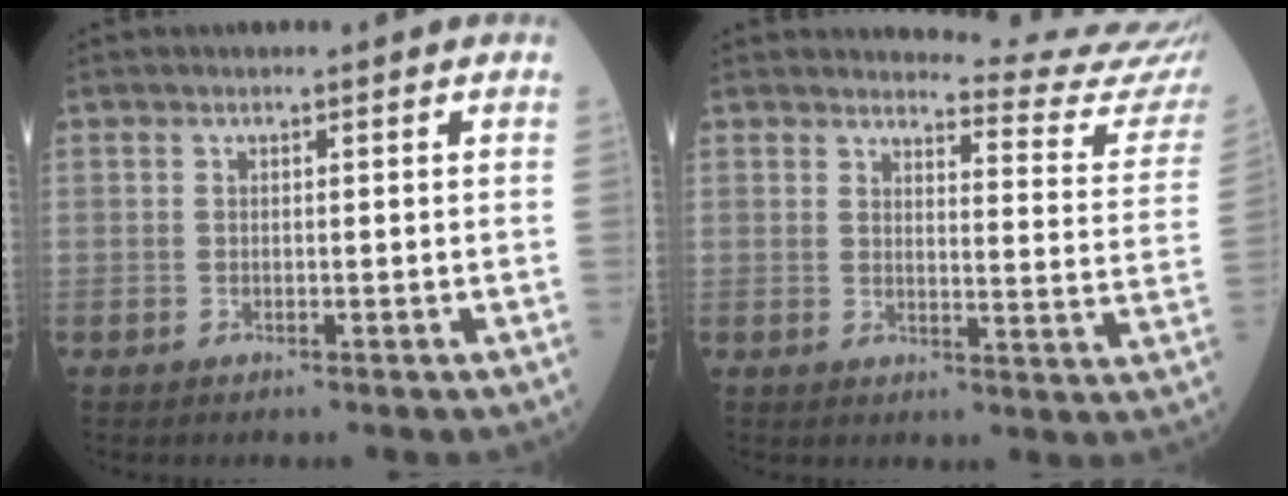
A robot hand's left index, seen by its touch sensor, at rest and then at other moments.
{"total": 15.0, "force": [15.0, -0.8, 1.5], "torque": [-0.006, -0.133, 0.143]}